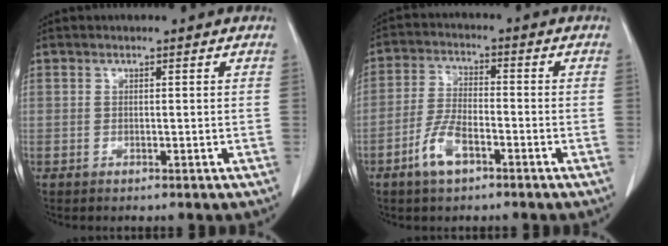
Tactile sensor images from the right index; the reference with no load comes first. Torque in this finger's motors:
{"motor_torque": [0.22, 0.13, -0.06, -0.06]}